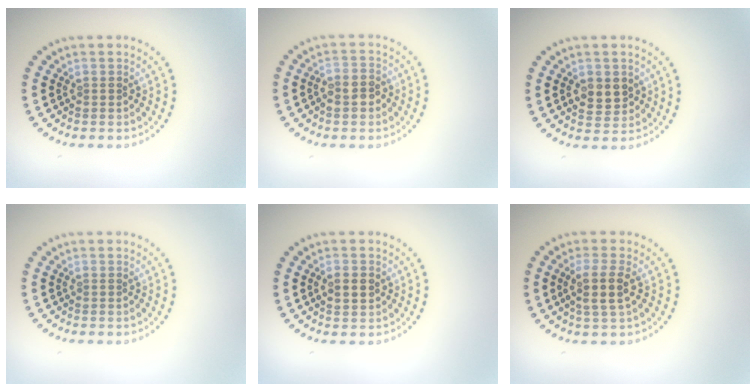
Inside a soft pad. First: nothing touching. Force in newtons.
{"total": 2.3, "press": 2.1, "slide": 0.8}
{"total": 2.5, "press": 2.5, "slide": 0.3}
{"total": 0.0}
{"total": 1.8, "press": 1.8, "slide": 0.2}
{"total": 2.7, "press": 2.3, "slide": 1.4}